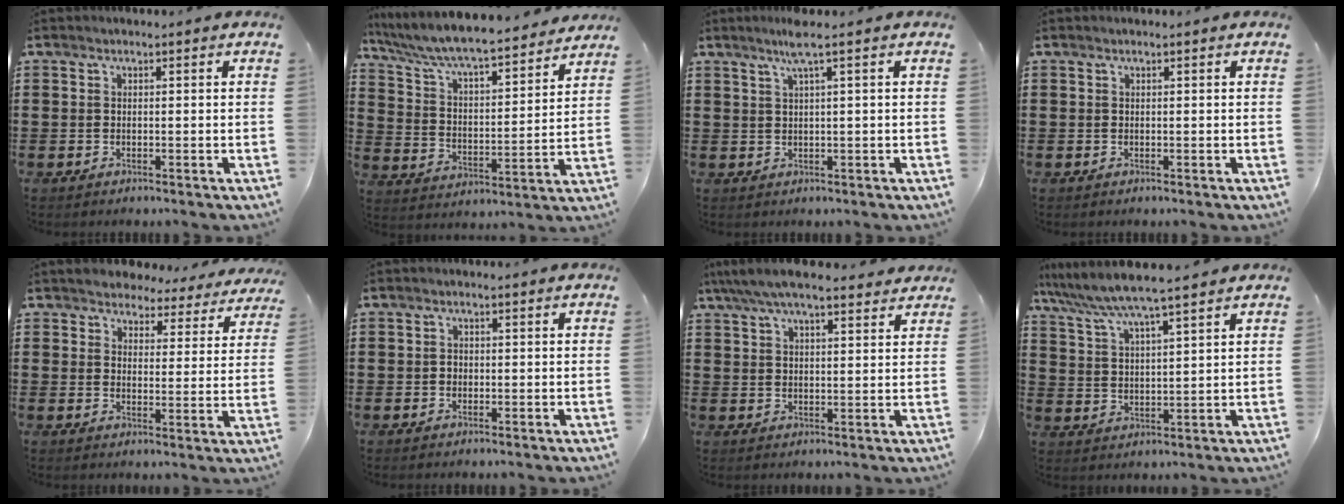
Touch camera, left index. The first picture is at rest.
{"total": 6.7, "force": [6.3, 0.2, 2.4], "torque": [-0.074, -0.046, 0.101]}
{"total": 3.3, "force": [1.8, -0.4, 2.7], "torque": [-0.055, 0.001, 0.030]}
{"total": 0.0}
{"total": 4.3, "force": [4.2, 1.0, 0.0], "torque": [-0.017, -0.026, 0.070]}
{"total": 0.9, "force": [0.0, 0.8, 0.5], "torque": [-0.013, 0.005, 0.000]}
{"total": 6.2, "force": [5.3, 1.3, 3.0], "torque": [-0.073, -0.007, 0.096]}
{"total": 5.9, "force": [5.2, -0.3, 2.8], "torque": [-0.074, -0.027, 0.088]}